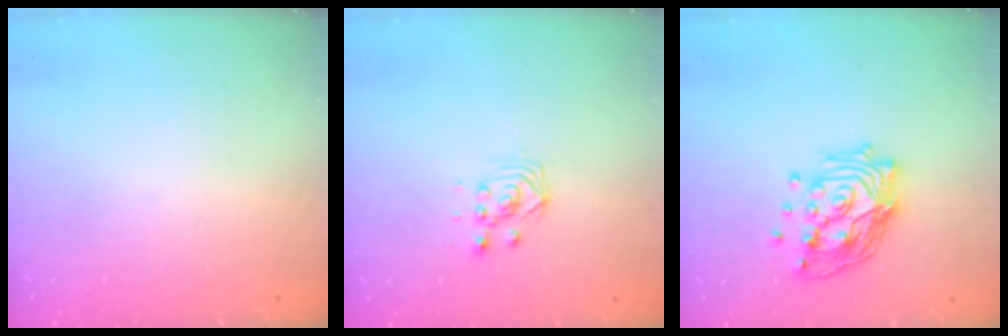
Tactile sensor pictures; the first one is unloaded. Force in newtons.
{"total": 3.0, "press": 2.9, "slide": 0.3}
{"total": 17.1, "press": 17.1, "slide": 1.3}